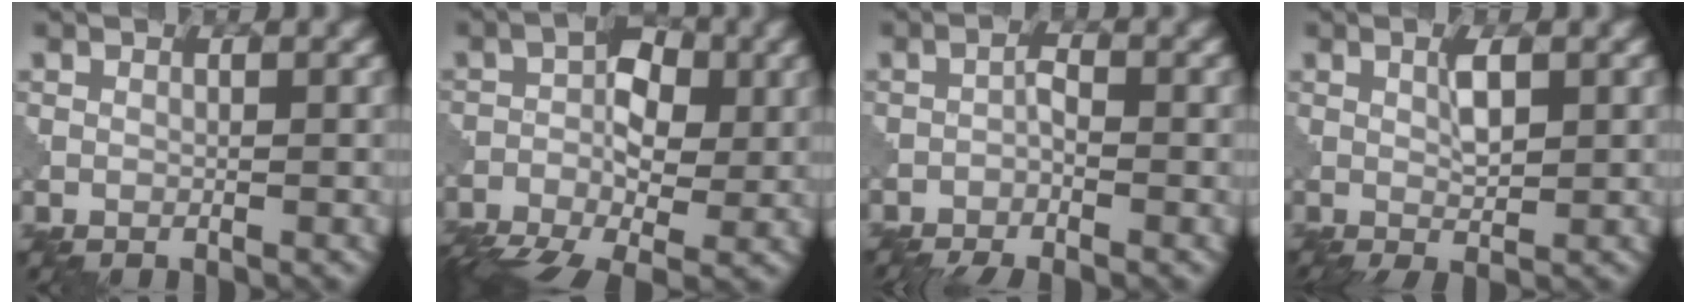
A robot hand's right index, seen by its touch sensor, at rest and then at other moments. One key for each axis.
{"total": 8.9, "fx": -3.4, "fy": 4.9, "fz": 6.6, "tx": -0.114, "ty": -0.010, "tz": -0.068}
{"total": 3.1, "fx": -2.2, "fy": 0.6, "fz": 2.1, "tx": -0.041, "ty": -0.004, "tz": -0.051}
{"total": 2.3, "fx": 0.4, "fy": 0.4, "fz": 2.3, "tx": -0.044, "ty": 0.002, "tz": 0.007}